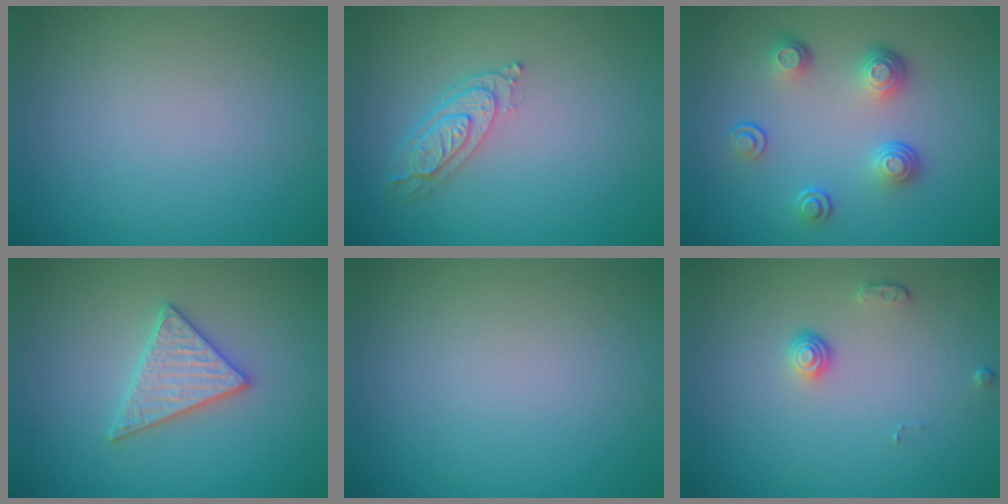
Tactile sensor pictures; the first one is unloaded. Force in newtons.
{"total": 3.4, "press": 2.7, "slide": 2.1}
{"total": 3.7, "press": 2.7, "slide": 2.6}
{"total": 2.9, "press": 2.8, "slide": 0.5}
{"total": 0.0}
{"total": 1.3, "press": 1.0, "slide": 0.9}